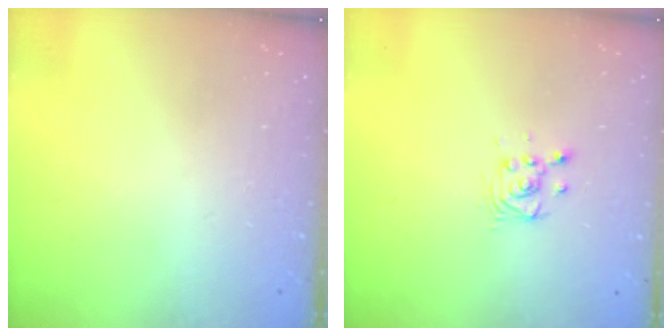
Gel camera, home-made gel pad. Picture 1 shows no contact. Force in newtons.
{"total": 3.4, "press": 3.4, "slide": 0.4}